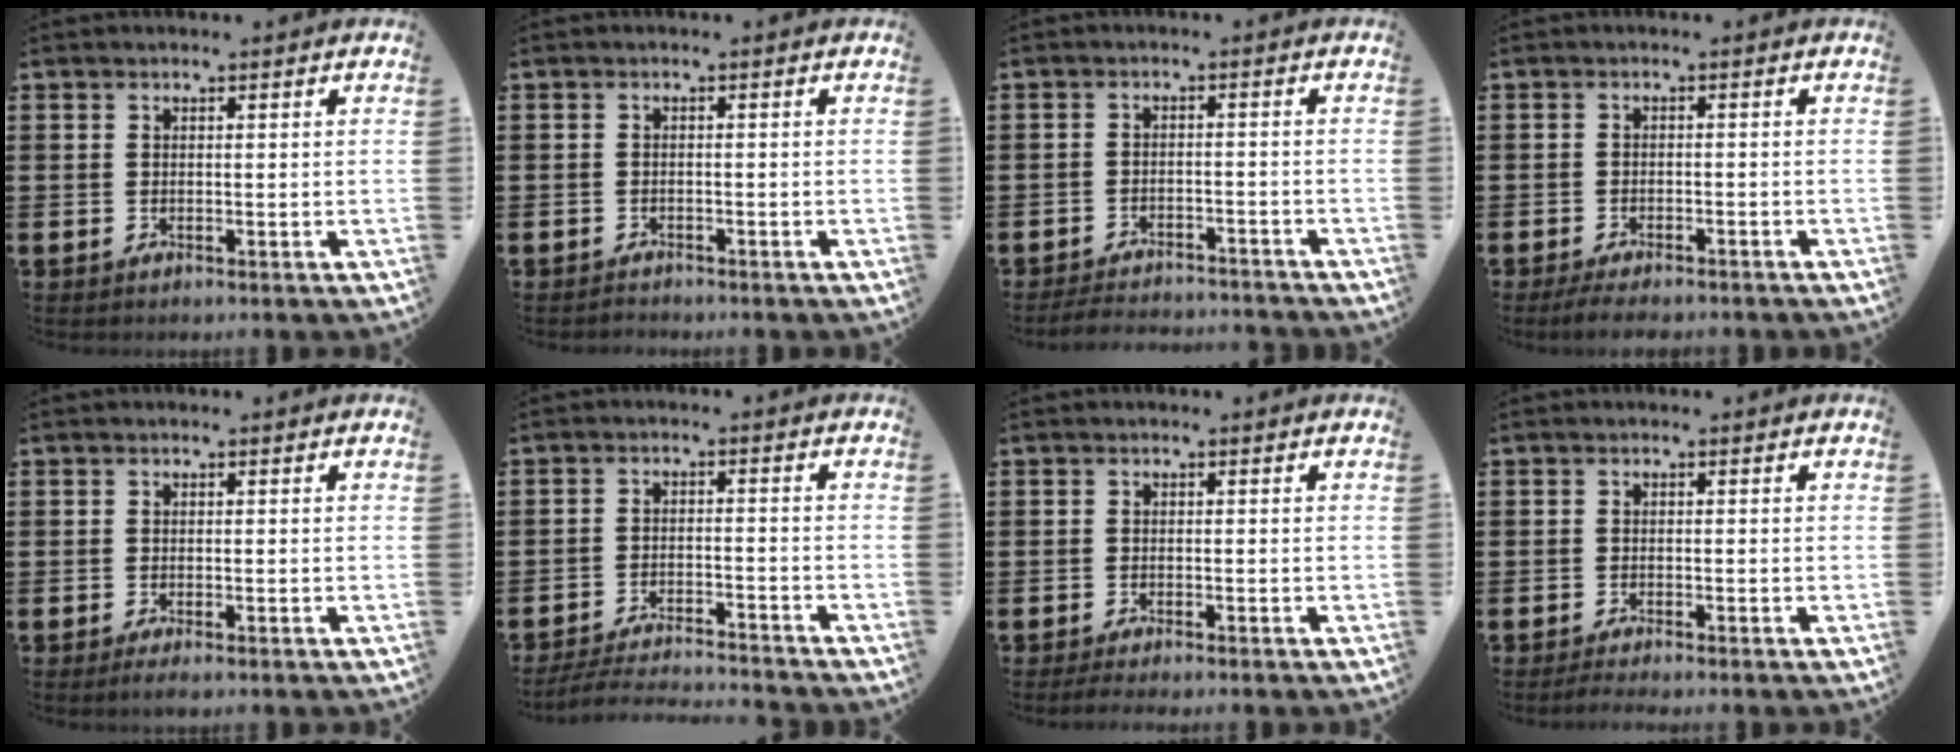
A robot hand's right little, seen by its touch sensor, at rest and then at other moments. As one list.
[{"total": 0.6, "force": [-0.6, 0.1, -0.1], "torque": [-0.001, 0.000, -0.014]}, {"total": 2.6, "force": [-2.6, 0.0, 0.2], "torque": [-0.007, 0.003, -0.056]}, {"total": 1.9, "force": [-1.7, 0.2, 0.8], "torque": [-0.015, 0.003, -0.032]}, {"total": 0.9, "force": [-0.5, 0.1, 0.7], "torque": [-0.012, -0.003, -0.009]}, {"total": 3.6, "force": [-3.6, -0.1, 0.5], "torque": [-0.008, 0.000, -0.073]}, {"total": 1.0, "force": [-0.8, 0.0, 0.6], "torque": [-0.010, -0.003, -0.016]}, {"total": 0.9, "force": [-0.8, 0.0, 0.5], "torque": [-0.008, -0.003, -0.015]}]